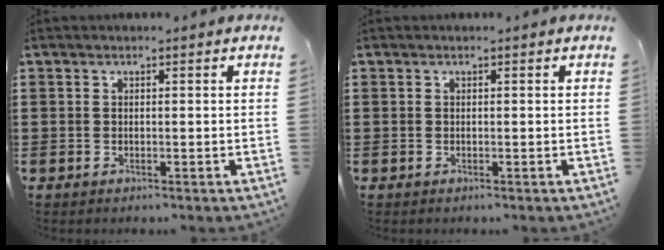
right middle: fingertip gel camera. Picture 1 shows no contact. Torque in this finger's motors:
{"motor_torque": [0.00, 0.00, 0.00, -0.01]}